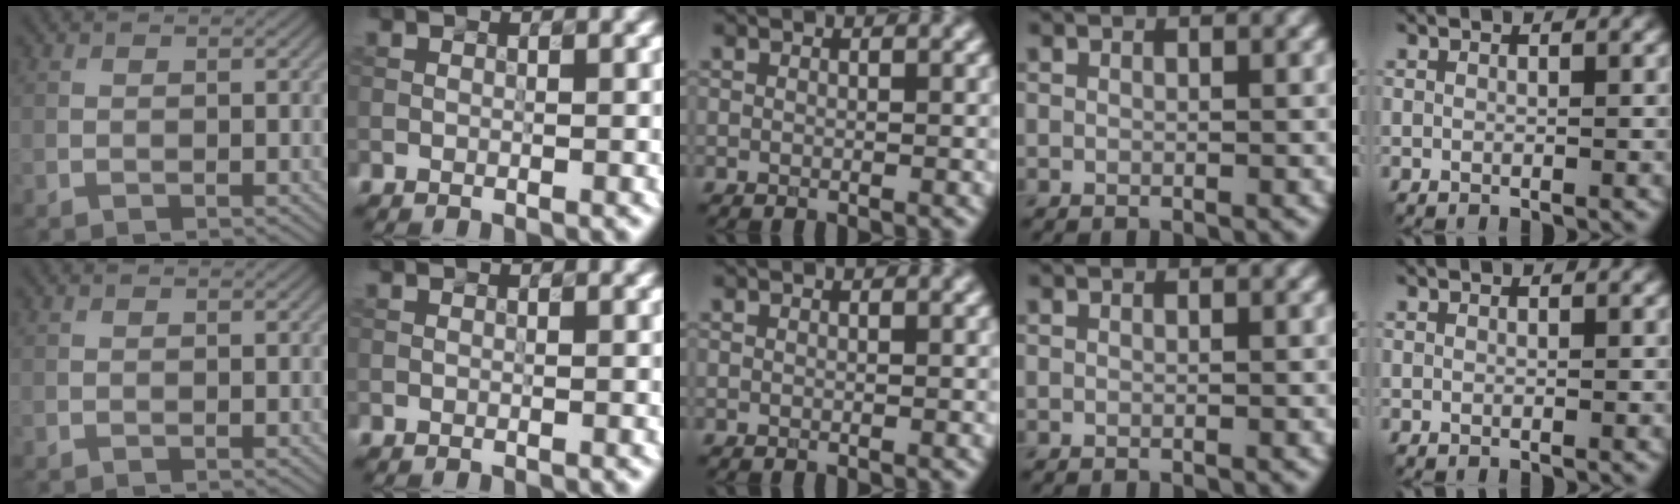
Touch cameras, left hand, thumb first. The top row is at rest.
{}